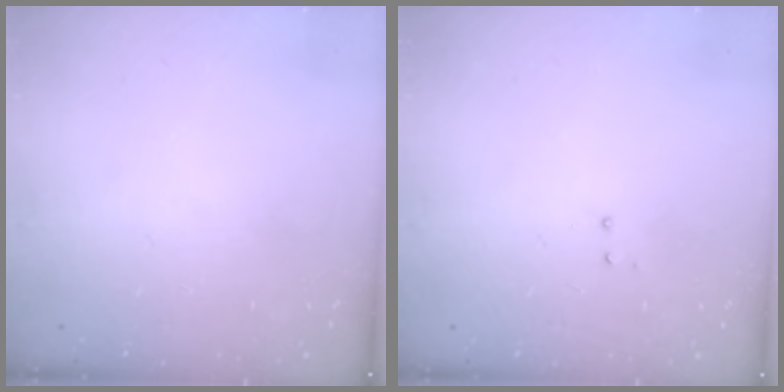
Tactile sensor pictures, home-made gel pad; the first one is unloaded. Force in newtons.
{"total": 2.9, "press": 2.8, "slide": 0.6}